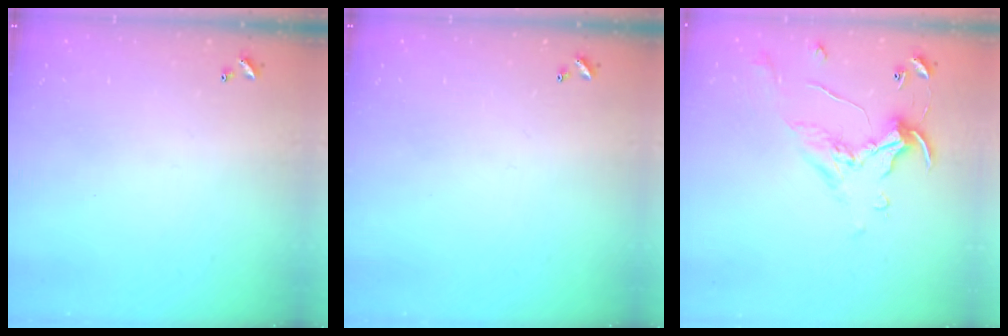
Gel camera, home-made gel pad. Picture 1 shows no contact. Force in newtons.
{"total": 0.0}
{"total": 1.1, "press": 0.8, "slide": 0.8}